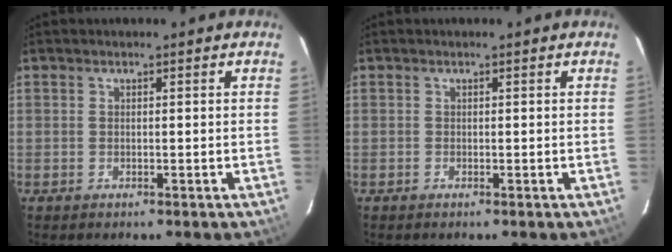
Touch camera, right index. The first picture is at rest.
{"total": 0.0}